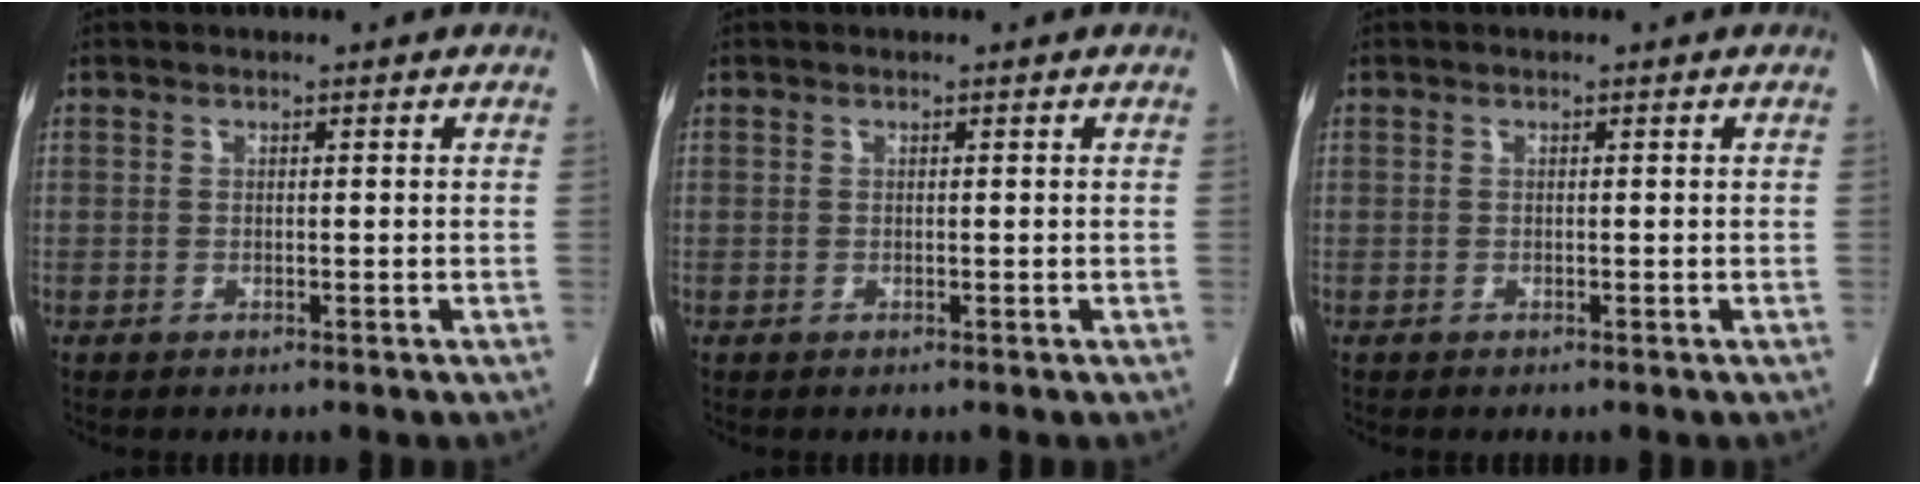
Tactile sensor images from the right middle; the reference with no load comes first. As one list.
[{"total": 0.0}, {"total": 0.0}]